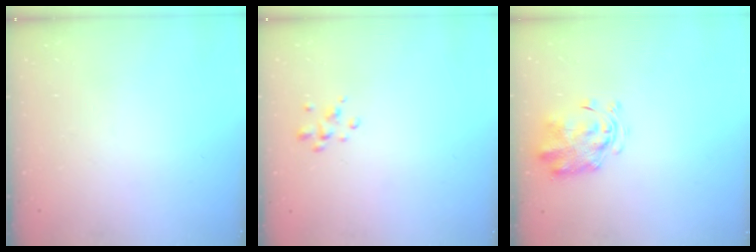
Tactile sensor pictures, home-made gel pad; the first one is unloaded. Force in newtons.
{"total": 2.3, "press": 2.2, "slide": 0.3}
{"total": 3.6, "press": 3.6, "slide": 0.5}